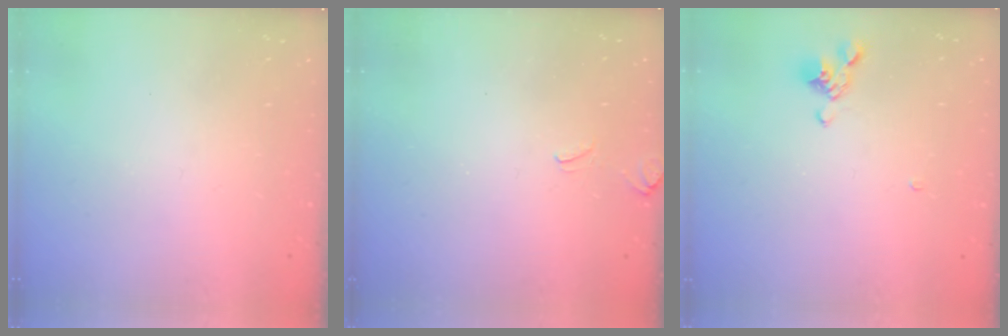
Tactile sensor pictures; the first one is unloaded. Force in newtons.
{"total": 3.7, "press": 3.7, "slide": 0.5}
{"total": 1.8, "press": 1.5, "slide": 1.0}